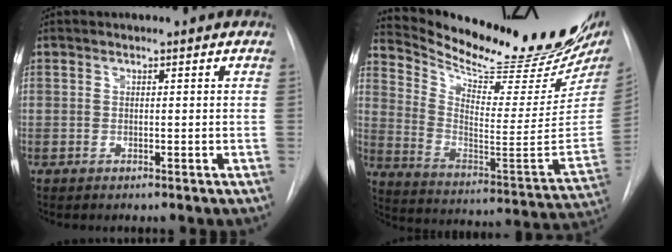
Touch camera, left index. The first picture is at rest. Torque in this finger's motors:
{"motor_torque": [0.60, -0.97, 0.11, -0.01]}